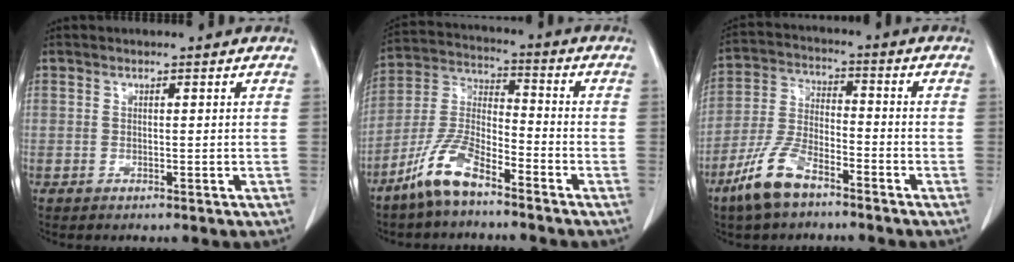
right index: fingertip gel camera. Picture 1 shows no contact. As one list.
[{"total": 9.8, "force": [-7.1, 2.7, 6.3], "torque": [-0.138, -0.002, -0.145]}, {"total": 9.5, "force": [-6.6, 3.4, 6.0], "torque": [-0.135, -0.003, -0.133]}]